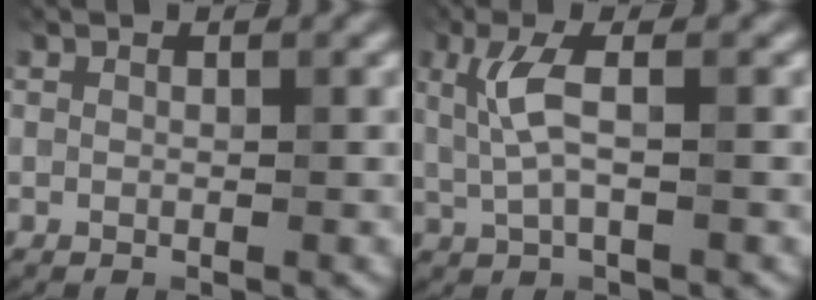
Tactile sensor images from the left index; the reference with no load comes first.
{"total": 3.4, "force": [0.6, 1.0, 3.2], "torque": [-0.075, -0.001, 0.011]}